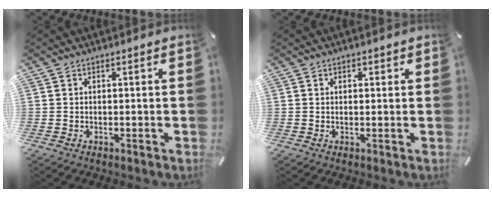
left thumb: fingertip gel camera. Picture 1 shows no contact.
{"total": 0.9, "force": [0.3, 0.8, 0.4], "torque": [-0.008, 0.005, 0.005]}